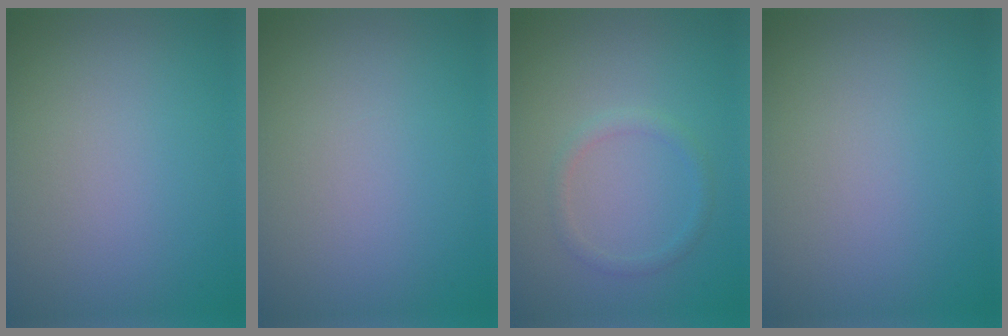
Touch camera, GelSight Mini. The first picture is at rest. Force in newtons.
{"total": 0.0}
{"total": 1.3, "press": 1.3, "slide": 0.1}
{"total": 0.0}